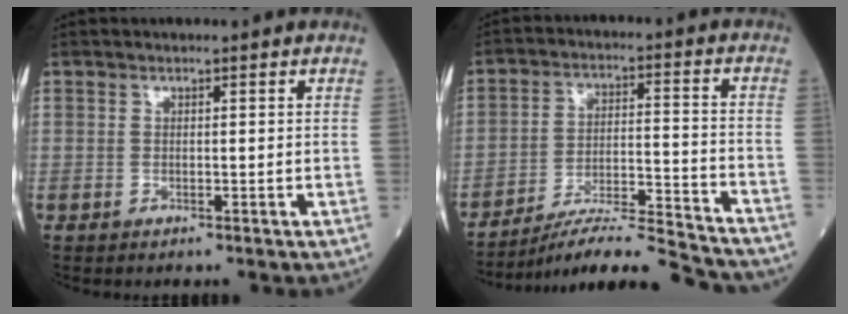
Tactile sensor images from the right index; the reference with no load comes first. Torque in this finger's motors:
{"motor_torque": [0.65, -1.49, 0.19, 0.04]}